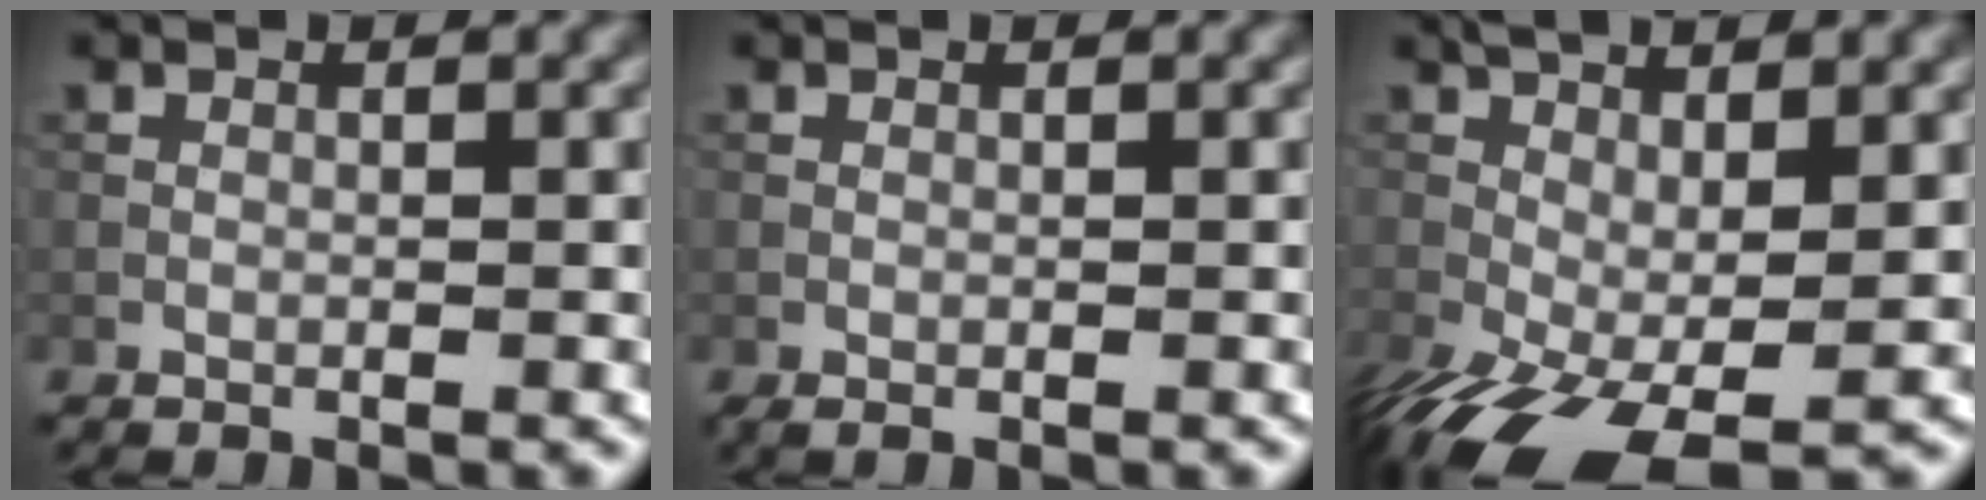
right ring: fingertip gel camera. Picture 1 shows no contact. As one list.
[{"total": 0.0}, {"total": 10.1, "force": [-3.1, 4.2, 8.7], "torque": [-0.187, -0.027, -0.048]}]